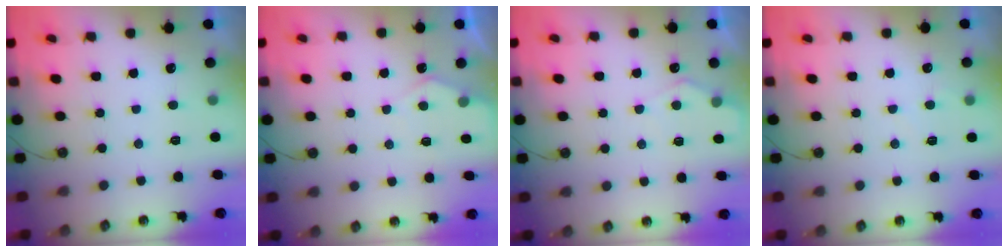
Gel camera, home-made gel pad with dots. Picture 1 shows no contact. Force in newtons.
{"total": 5.1, "press": 5.0, "slide": 0.7}
{"total": 5.5, "press": 5.5, "slide": 0.7}
{"total": 2.9, "press": 2.9, "slide": 0.3}